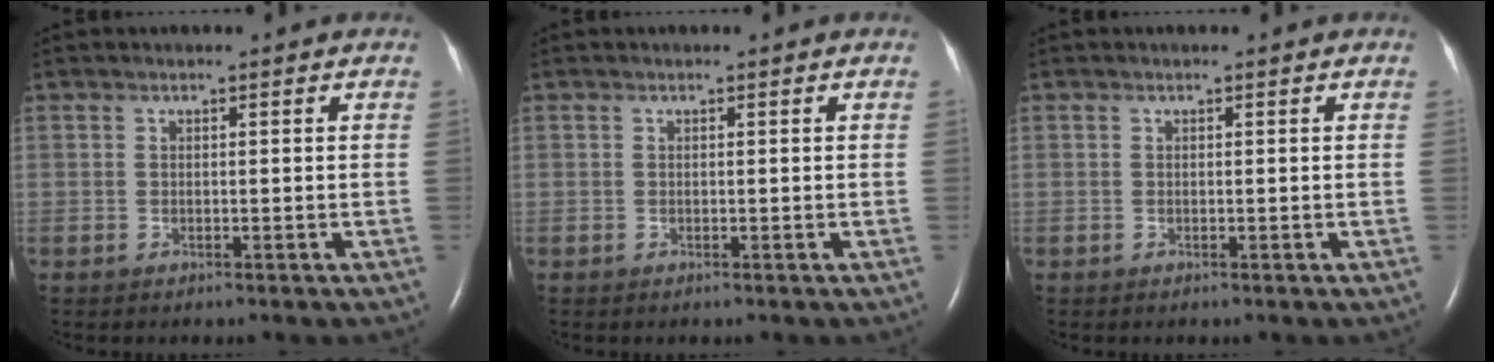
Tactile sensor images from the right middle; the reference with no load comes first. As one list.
[{"total": 0.0}, {"total": 0.0}]